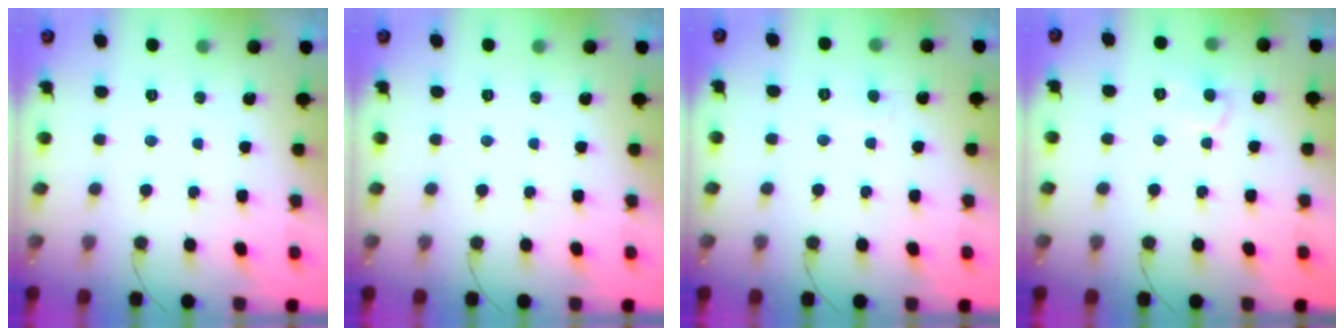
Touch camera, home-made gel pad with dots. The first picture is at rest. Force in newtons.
{"total": 0.0}
{"total": 2.3, "press": 2.3, "slide": 0.1}
{"total": 6.6, "press": 6.5, "slide": 0.6}